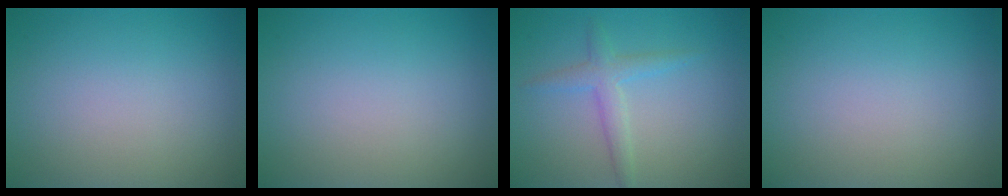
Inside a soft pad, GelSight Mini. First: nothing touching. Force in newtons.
{"total": 0.0}
{"total": 2.3, "press": 2.3, "slide": 0.1}
{"total": 0.0}